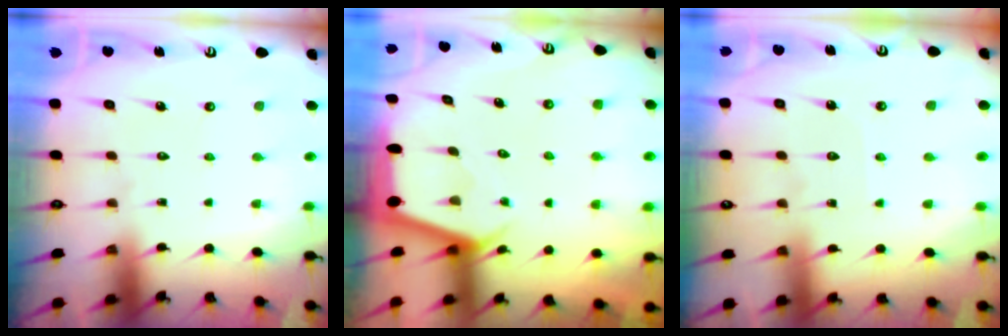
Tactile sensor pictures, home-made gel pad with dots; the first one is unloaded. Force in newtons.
{"total": 2.4, "press": 2.4, "slide": 0.3}
{"total": 3.0, "press": 2.9, "slide": 0.4}